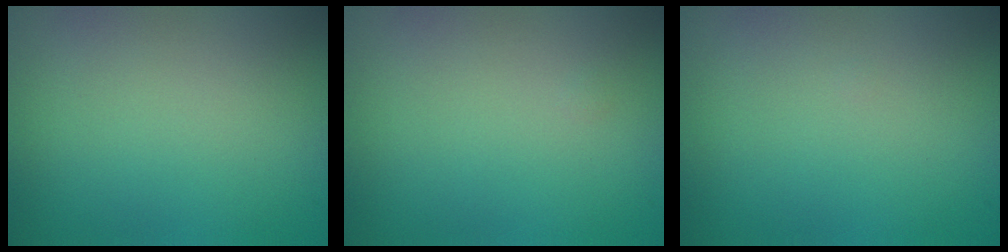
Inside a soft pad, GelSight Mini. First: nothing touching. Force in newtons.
{"total": 0.0}
{"total": 0.0}